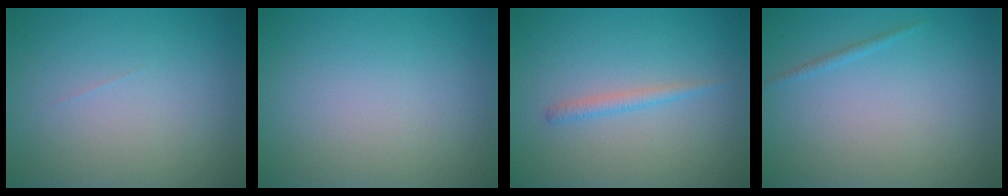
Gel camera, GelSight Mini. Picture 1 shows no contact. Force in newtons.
{"total": 0.0}
{"total": 1.2, "press": 1.2, "slide": 0.0}
{"total": 0.7, "press": 0.6, "slide": 0.1}